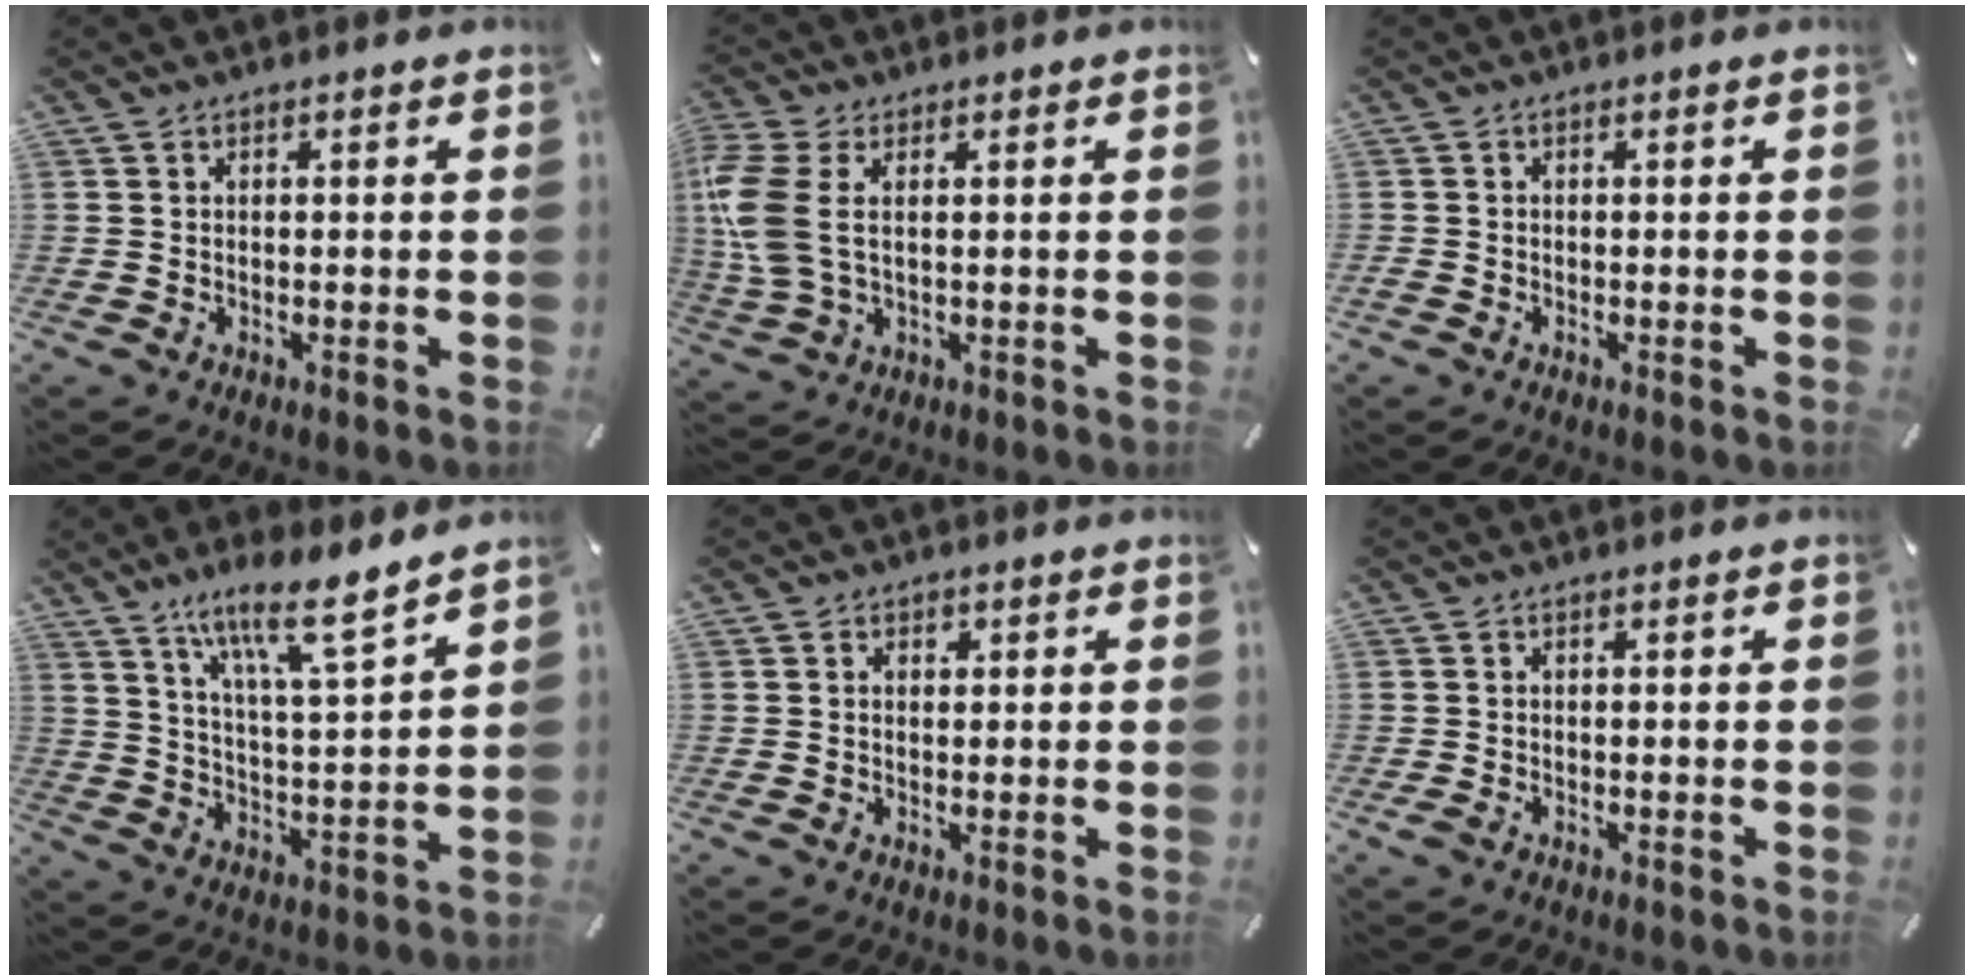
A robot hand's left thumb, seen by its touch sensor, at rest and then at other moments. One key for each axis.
{"total": 8.9, "fx": 1.5, "fy": 4.6, "fz": 7.5, "tx": -0.186, "ty": -0.012, "tz": 0.027}
{"total": 0.5, "fx": -0.4, "fy": 0.3, "fz": 0.1, "tx": 0.001, "ty": 0.000, "tz": -0.009}
{"total": 12.7, "fx": 9.8, "fy": 2.3, "fz": 7.7, "tx": -0.137, "ty": -0.055, "tz": 0.167}
{"total": 1.4, "fx": 0.3, "fy": 1.3, "fz": 0.5, "tx": -0.004, "ty": 0.004, "tz": 0.001}
{"total": 1.0, "fx": -0.4, "fy": 0.7, "fz": 0.6, "tx": -0.009, "ty": 0.002, "tz": -0.008}